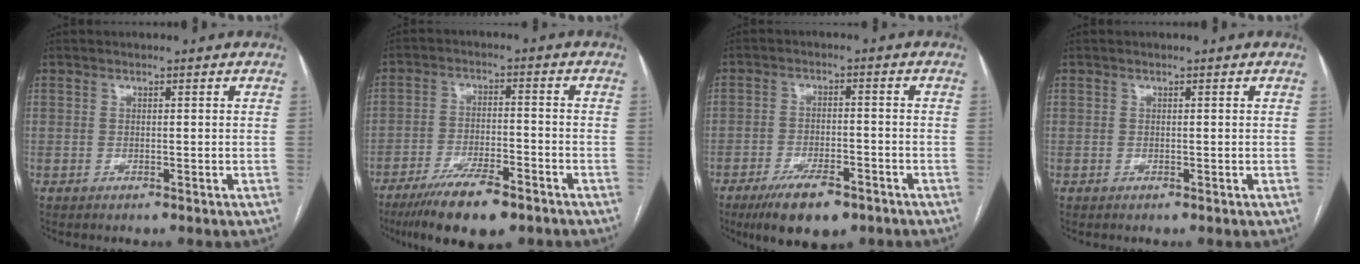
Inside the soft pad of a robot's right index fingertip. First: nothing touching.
{"total": 11.3, "force": [-8.0, 2.7, 7.5], "torque": [-0.129, -0.019, -0.134]}
{"total": 9.3, "force": [-6.2, 3.1, 6.1], "torque": [-0.105, -0.010, -0.100]}
{"total": 0.0}